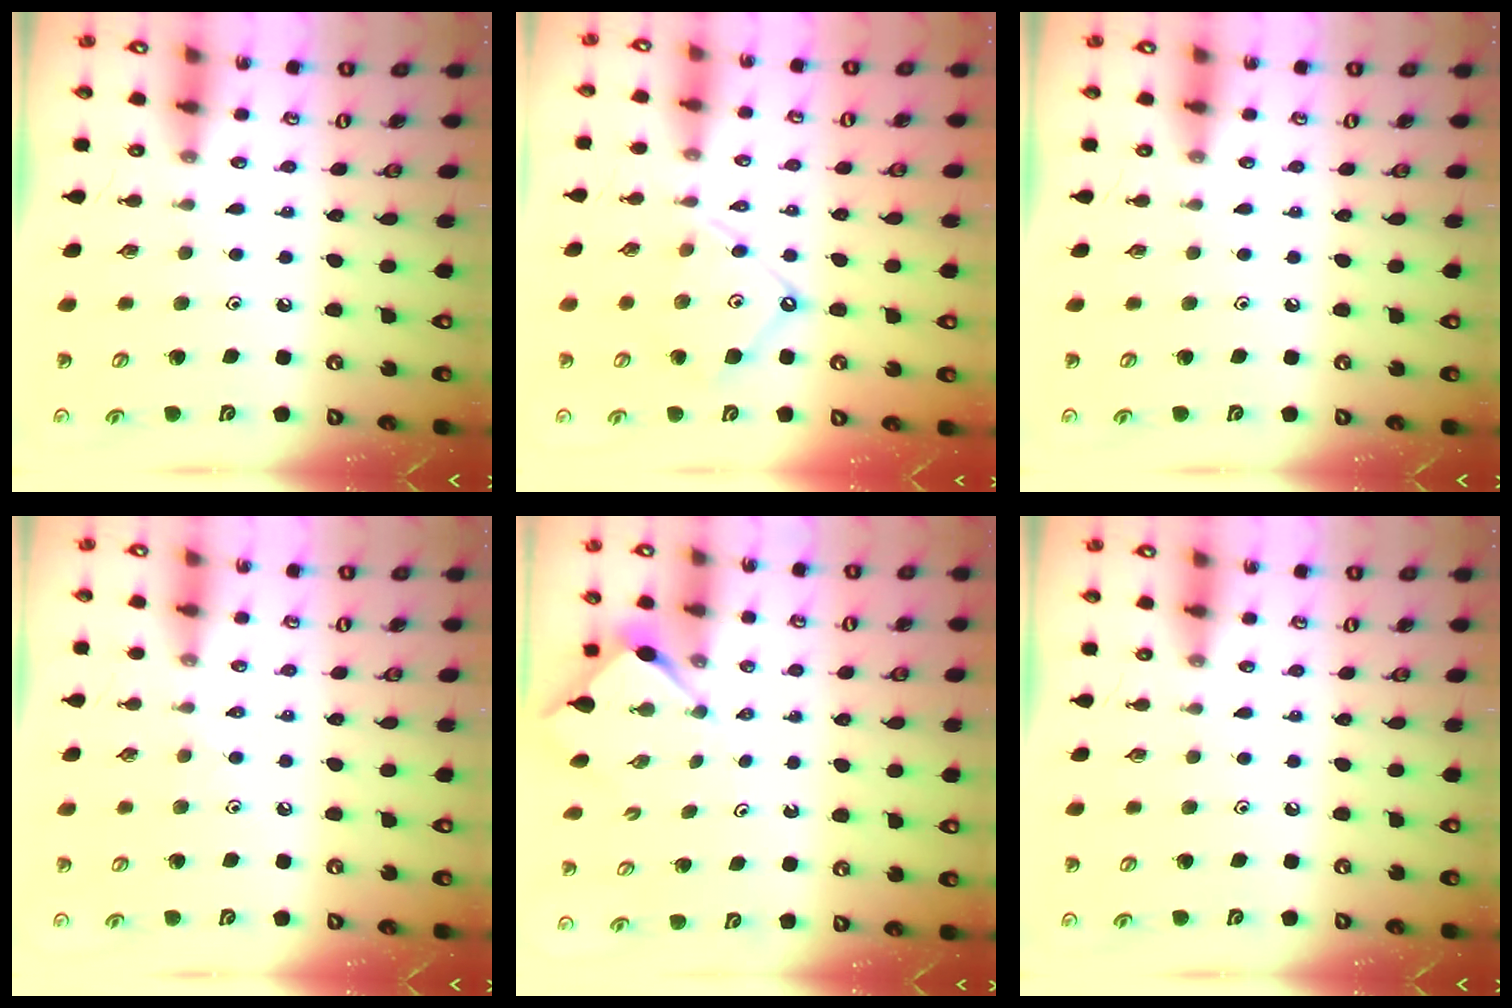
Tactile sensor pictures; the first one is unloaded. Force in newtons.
{"total": 9.7, "press": 9.7, "slide": 1.0}
{"total": 0.0}
{"total": 2.1, "press": 2.1, "slide": 0.4}
{"total": 2.8, "press": 2.8, "slide": 0.3}
{"total": 0.0}